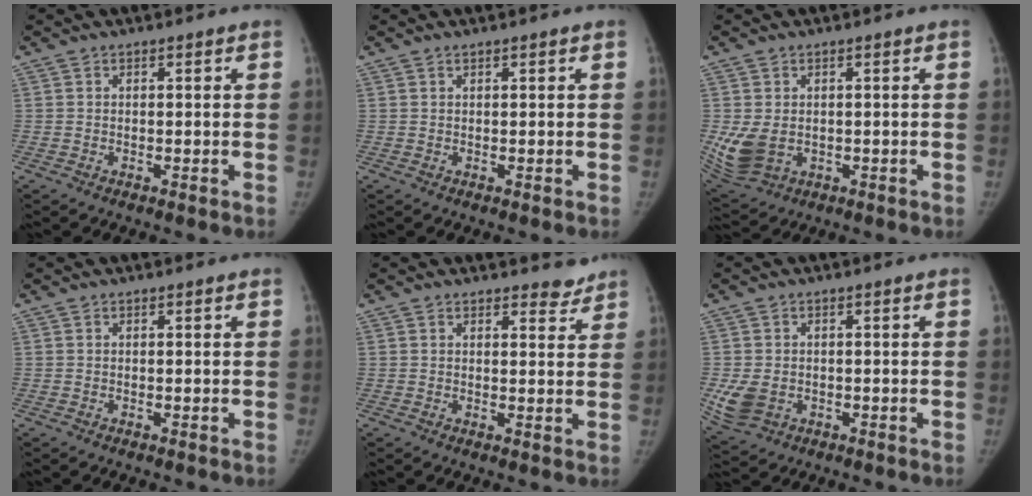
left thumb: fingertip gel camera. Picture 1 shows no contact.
{"total": 0.6, "force": [0.5, 0.0, 0.3], "torque": [-0.008, 0.001, 0.011]}
{"total": 7.4, "force": [-0.4, 5.4, 5.1], "torque": [-0.109, -0.015, 0.008]}
{"total": 0.0}
{"total": 3.8, "force": [3.4, 1.4, 0.9], "torque": [0.011, -0.022, 0.037]}
{"total": 5.8, "force": [-1.0, 4.4, 3.6], "torque": [-0.076, -0.006, -0.007]}